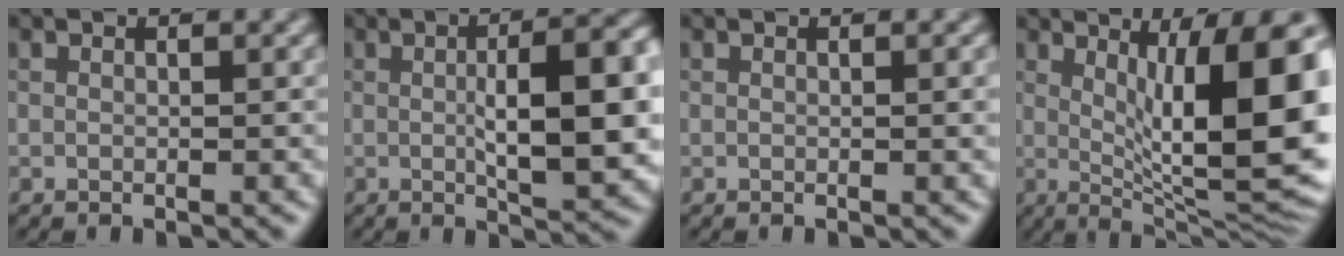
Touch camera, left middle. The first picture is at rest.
{"total": 9.9, "force": [0.1, 3.0, 9.5], "torque": [-0.131, -0.002, 0.005]}
{"total": 0.8, "force": [0.1, 0.1, 0.7], "torque": [-0.008, 0.000, 0.000]}
{"total": 11.4, "force": [1.5, 2.5, 11.0], "torque": [-0.157, -0.008, 0.032]}